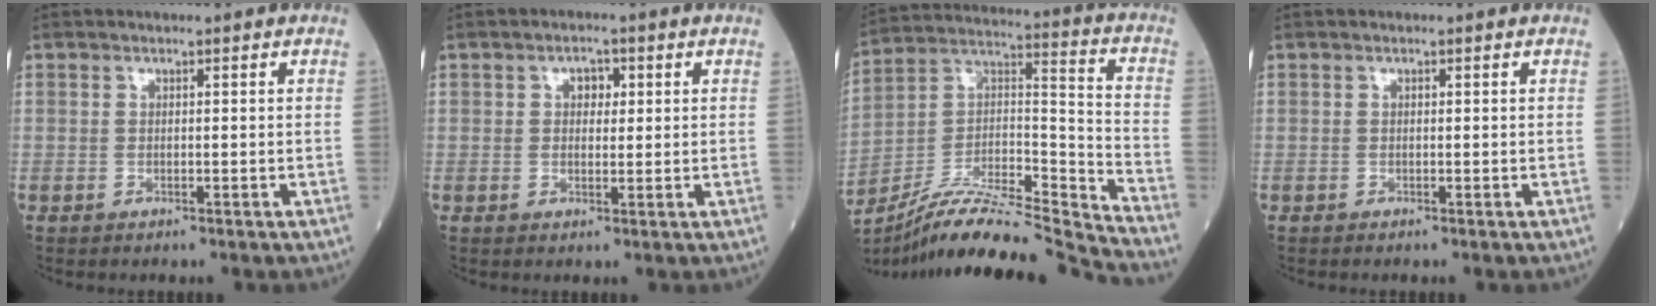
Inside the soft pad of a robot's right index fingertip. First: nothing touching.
{"total": 2.6, "force": [0.8, 1.6, 1.8], "torque": [-0.026, 0.007, 0.011]}
{"total": 20.3, "force": [-18.9, -0.8, 7.4], "torque": [-0.146, 0.025, -0.327]}
{"total": 0.0}